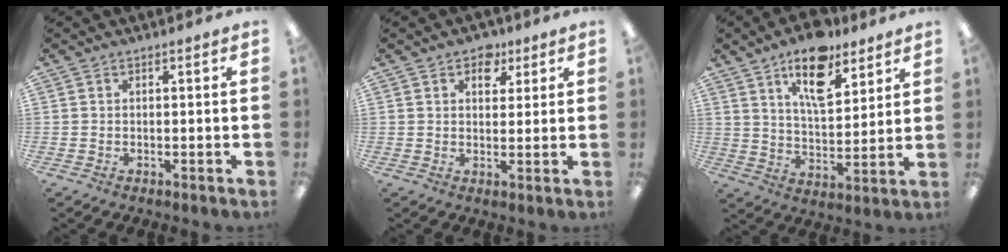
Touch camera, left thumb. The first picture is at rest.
{"total": 5.7, "force": [3.4, 3.9, 2.5], "torque": [-0.020, -0.009, 0.056]}
{"total": 14.6, "force": [9.8, 6.4, 8.8], "torque": [-0.130, -0.045, 0.166]}